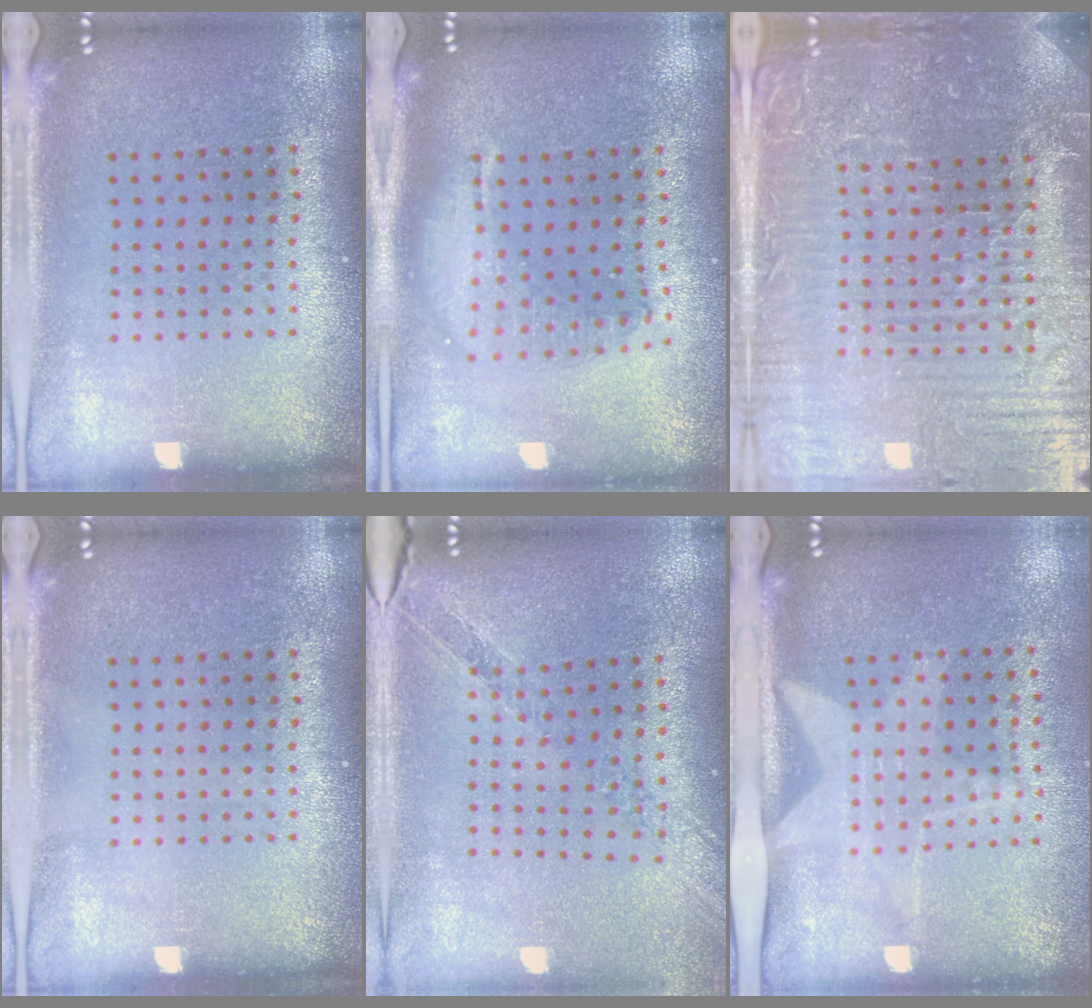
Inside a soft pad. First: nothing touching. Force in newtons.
{"total": 1.8, "press": 1.5, "slide": 0.9}
{"total": 5.7, "press": 5.3, "slide": 2.1}
{"total": 0.0}
{"total": 1.2, "press": 1.2, "slide": 0.2}
{"total": 2.0, "press": 1.6, "slide": 1.2}